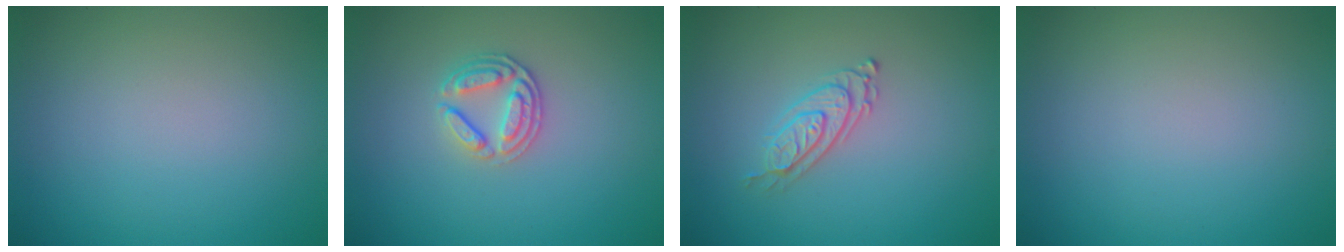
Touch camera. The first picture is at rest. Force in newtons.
{"total": 2.6, "press": 2.5, "slide": 0.7}
{"total": 2.4, "press": 2.0, "slide": 1.4}
{"total": 0.0}